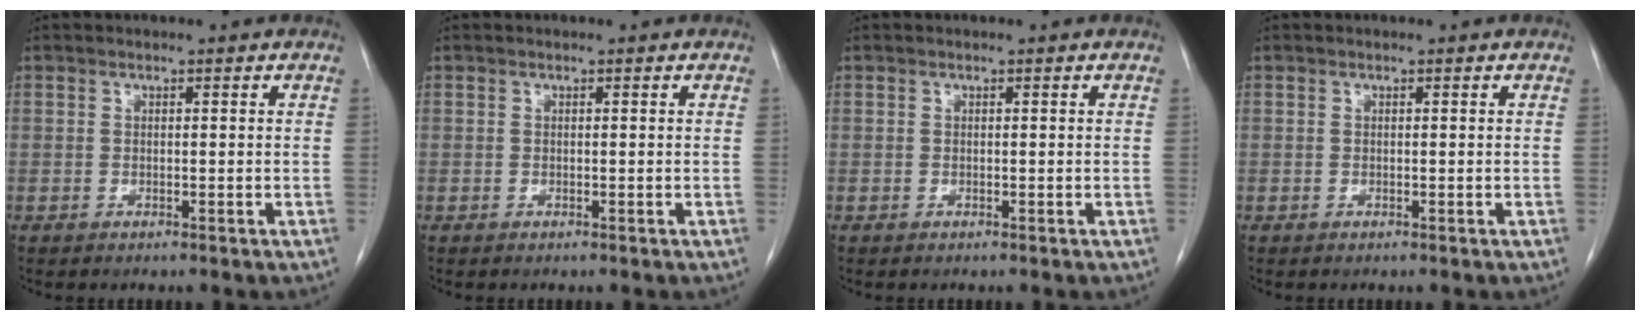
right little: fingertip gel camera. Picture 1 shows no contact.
{"total": 0.0}
{"total": 0.0}
{"total": 0.0}